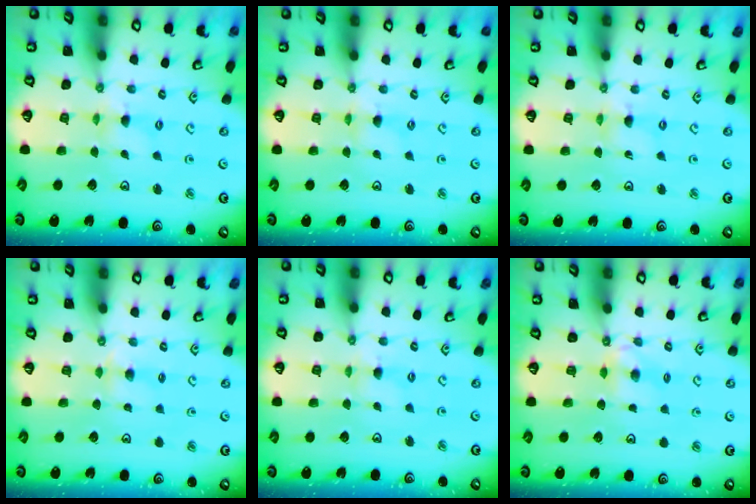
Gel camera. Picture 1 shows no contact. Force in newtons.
{"total": 0.0}
{"total": 0.7, "press": 0.6, "slide": 0.2}
{"total": 3.1, "press": 3.1, "slide": 0.6}
{"total": 2.1, "press": 2.1, "slide": 0.4}
{"total": 3.9, "press": 3.9, "slide": 0.5}